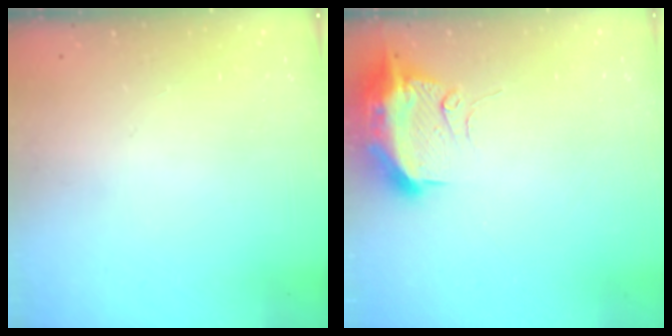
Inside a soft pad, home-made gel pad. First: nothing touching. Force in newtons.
{"total": 12.1, "press": 12.1, "slide": 1.3}